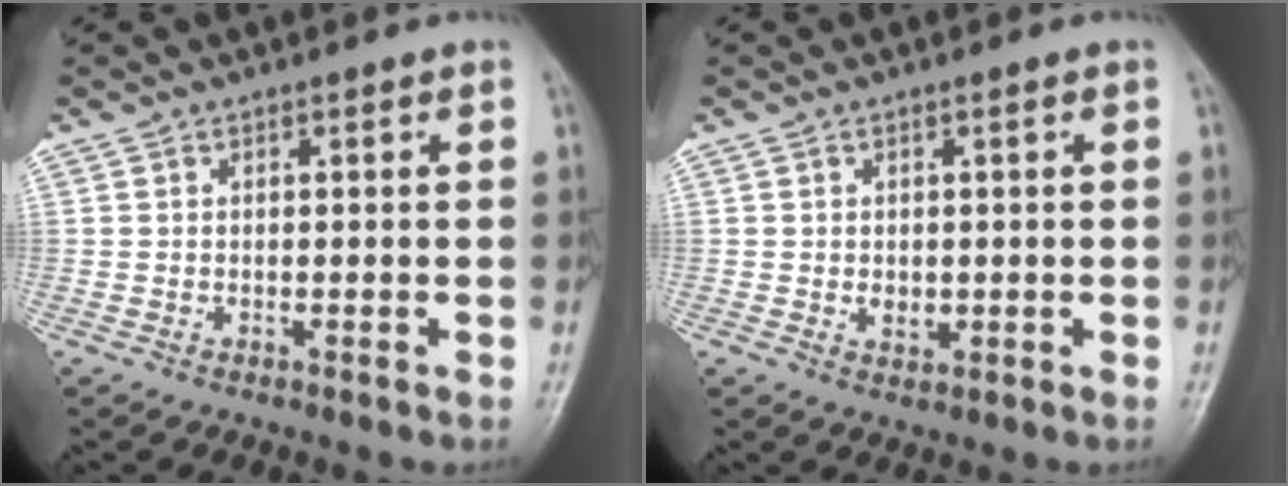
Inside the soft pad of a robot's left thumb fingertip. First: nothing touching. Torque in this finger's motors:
{"motor_torque": [-0.02, 0.04, 0.15, -0.07, 0.00]}